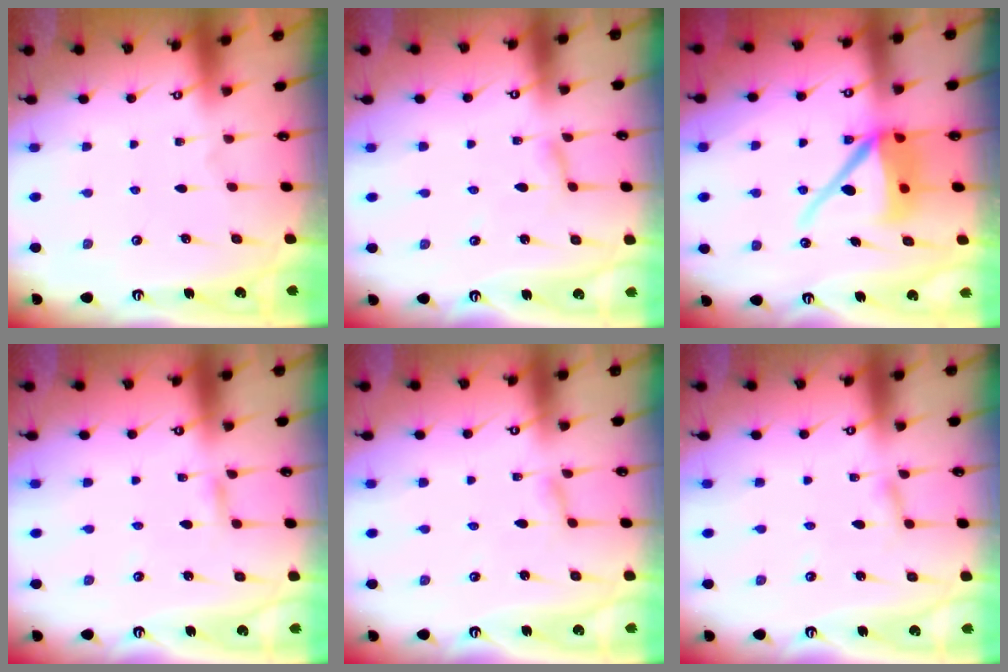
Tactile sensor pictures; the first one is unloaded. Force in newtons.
{"total": 2.8, "press": 2.7, "slide": 0.3}
{"total": 12.5, "press": 12.3, "slide": 1.8}
{"total": 2.7, "press": 2.7, "slide": 0.2}
{"total": 2.1, "press": 2.1, "slide": 0.3}
{"total": 2.8, "press": 2.7, "slide": 0.3}